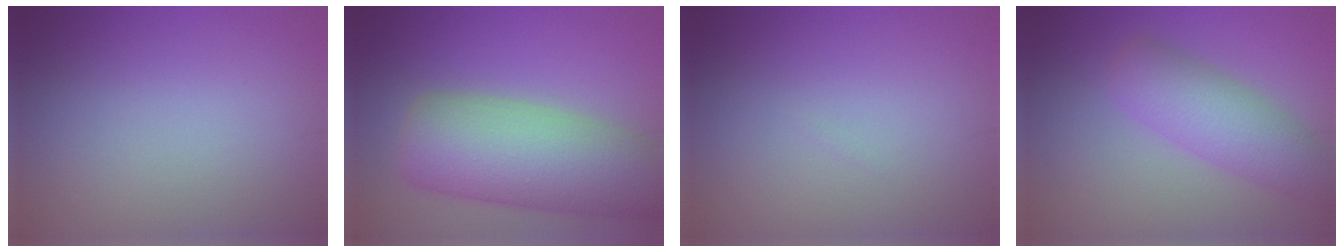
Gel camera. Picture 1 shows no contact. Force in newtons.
{"total": 10.7, "press": 10.7, "slide": 0.7}
{"total": 0.0}
{"total": 5.3, "press": 5.3, "slide": 0.2}